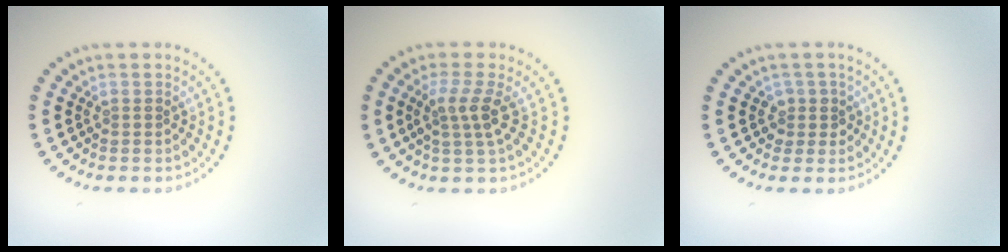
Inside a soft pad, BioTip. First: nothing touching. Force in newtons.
{"total": 2.7, "press": 1.9, "slide": 1.8}
{"total": 1.6, "press": 1.3, "slide": 1.0}